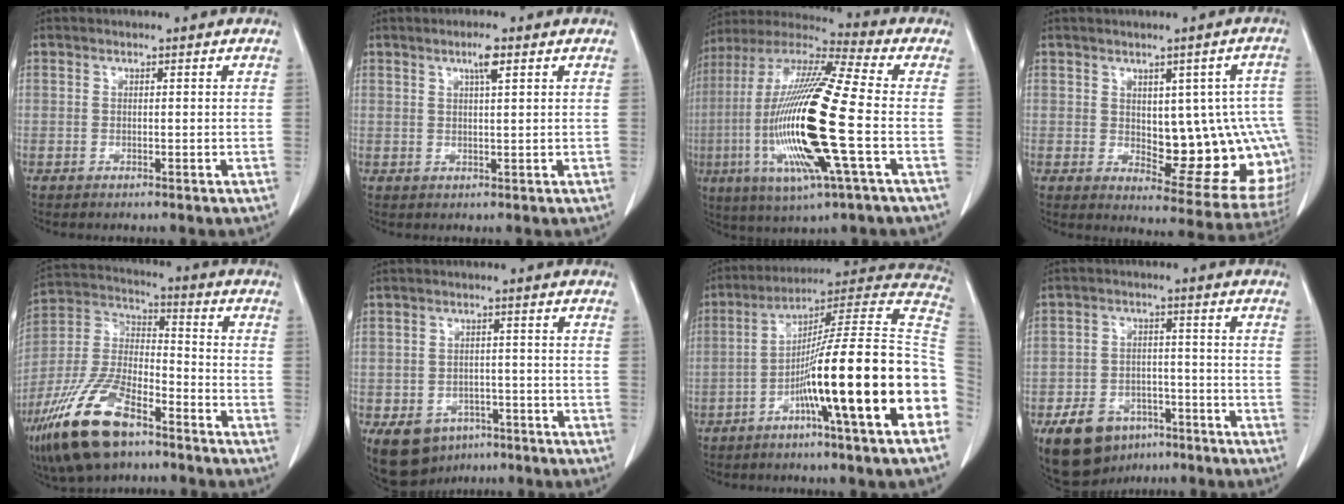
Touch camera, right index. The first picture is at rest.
{"total": 2.6, "force": [1.4, 0.1, 2.2], "torque": [-0.042, 0.000, 0.023]}
{"total": 22.1, "force": [-4.0, 1.7, 21.7], "torque": [-0.469, -0.021, -0.081]}
{"total": 14.6, "force": [-0.1, 5.9, 13.4], "torque": [-0.125, 0.014, 0.019]}
{"total": 16.7, "force": [-10.4, 6.4, 11.3], "torque": [-0.255, -0.012, -0.197]}
{"total": 9.1, "force": [-5.3, 6.7, 3.1], "torque": [-0.054, 0.008, -0.070]}
{"total": 23.0, "force": [-6.9, -1.1, 21.9], "torque": [-0.266, 0.009, -0.123]}
{"total": 10.3, "force": [-6.6, 6.5, 4.5], "torque": [-0.078, 0.009, -0.099]}